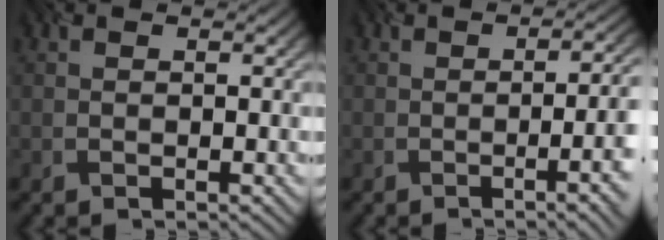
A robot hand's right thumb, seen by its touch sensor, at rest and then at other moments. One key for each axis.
{"total": 9.7, "fx": -2.2, "fy": 3.4, "fz": 8.8, "tx": -0.080, "ty": 0.003, "tz": -0.031}